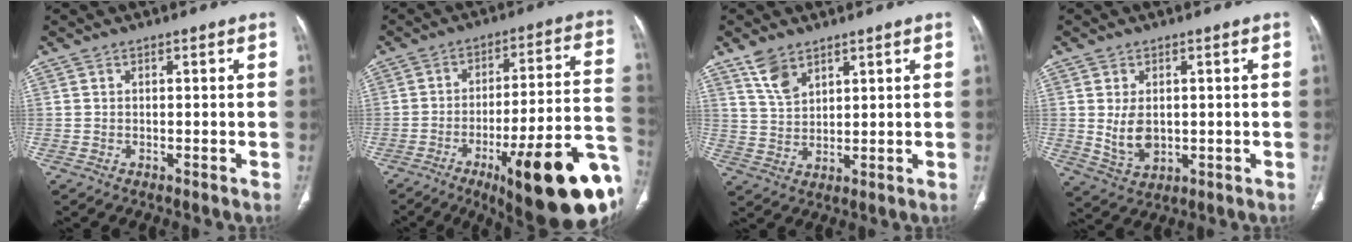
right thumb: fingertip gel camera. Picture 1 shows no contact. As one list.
[{"total": 28.4, "force": [-12.5, 6.4, 24.7], "torque": [-0.260, 0.051, -0.173]}, {"total": 5.7, "force": [3.9, 2.9, 2.8], "torque": [-0.044, -0.017, 0.087]}, {"total": 6.0, "force": [0.3, 4.1, 4.4], "torque": [-0.071, -0.013, 0.021]}]